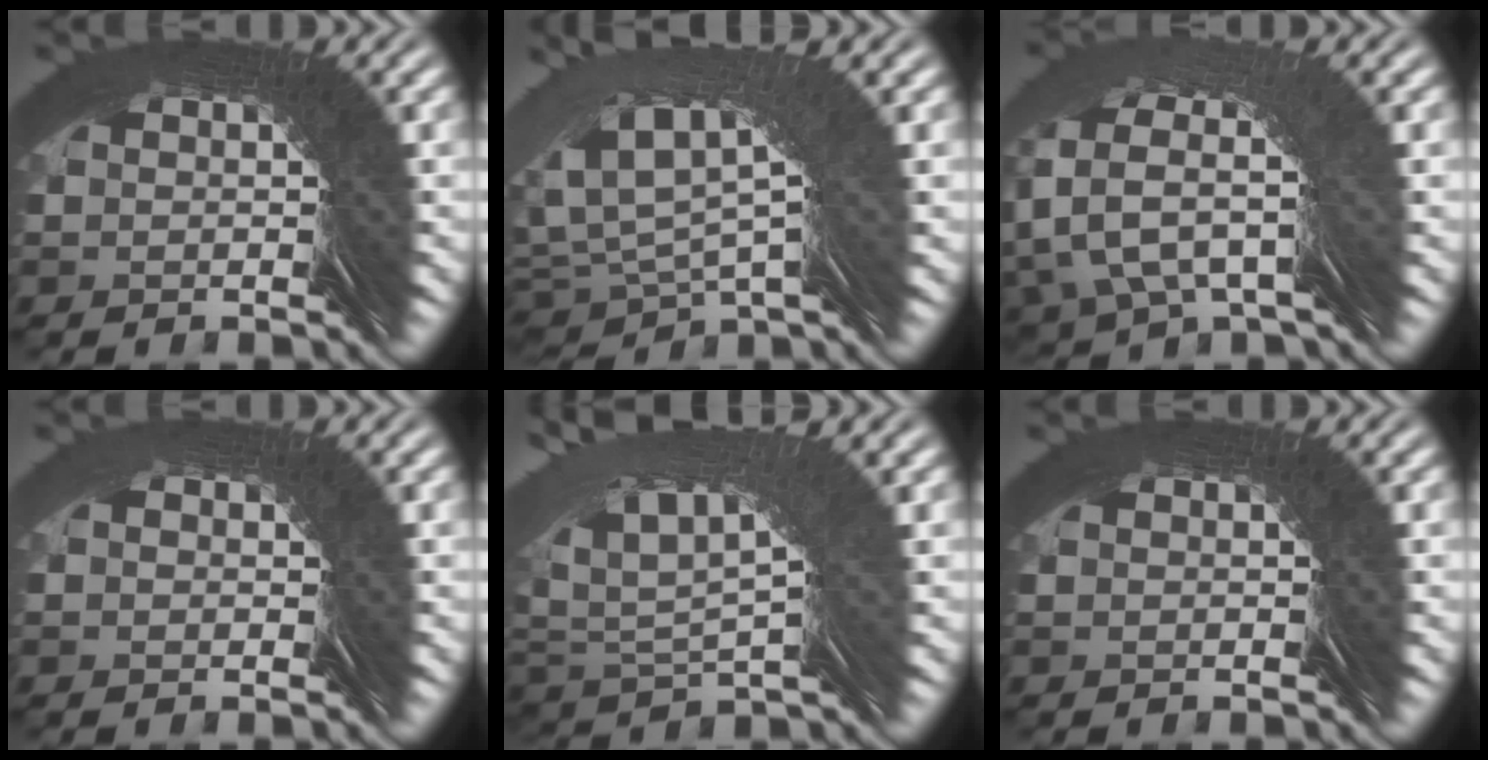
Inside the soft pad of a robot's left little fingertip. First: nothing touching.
{"total": 2.4, "force": [2.0, 0.1, 1.3], "torque": [-0.045, 0.019, 0.037]}
{"total": 4.3, "force": [3.8, -1.3, -1.5], "torque": [-0.022, 0.030, 0.052]}
{"total": 1.9, "force": [0.2, 1.8, 0.6], "torque": [-0.014, 0.001, -0.002]}
{"total": 4.2, "force": [3.4, 0.3, 2.4], "torque": [-0.058, 0.030, 0.059]}
{"total": 0.0}